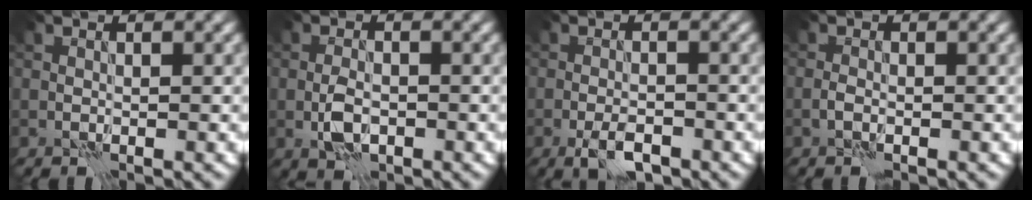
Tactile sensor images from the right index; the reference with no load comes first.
{"total": 2.9, "force": [-0.9, 1.7, 2.2], "torque": [-0.043, 0.000, -0.019]}
{"total": 2.8, "force": [-1.7, 0.9, 2.1], "torque": [-0.039, 0.001, -0.034]}
{"total": 0.9, "force": [-0.5, 0.4, 0.6], "torque": [-0.014, 0.003, -0.013]}